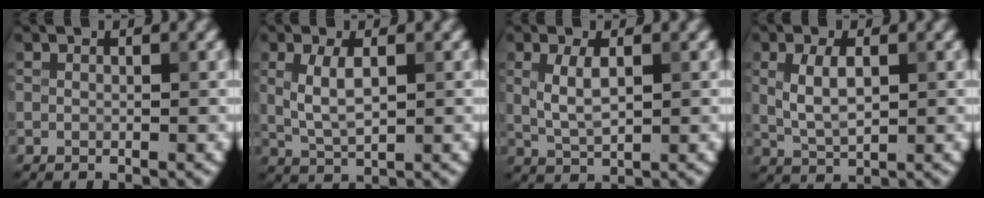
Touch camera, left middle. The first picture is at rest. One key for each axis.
{"total": 3.0, "fx": 0.5, "fy": 1.3, "fz": 2.7, "tx": -0.061, "ty": 0.000, "tz": 0.013}
{"total": 2.7, "fx": 0.5, "fy": 1.2, "fz": 2.4, "tx": -0.055, "ty": 0.000, "tz": 0.014}
{"total": 3.2, "fx": 0.5, "fy": 1.5, "fz": 2.8, "tx": -0.063, "ty": -0.001, "tz": 0.014}